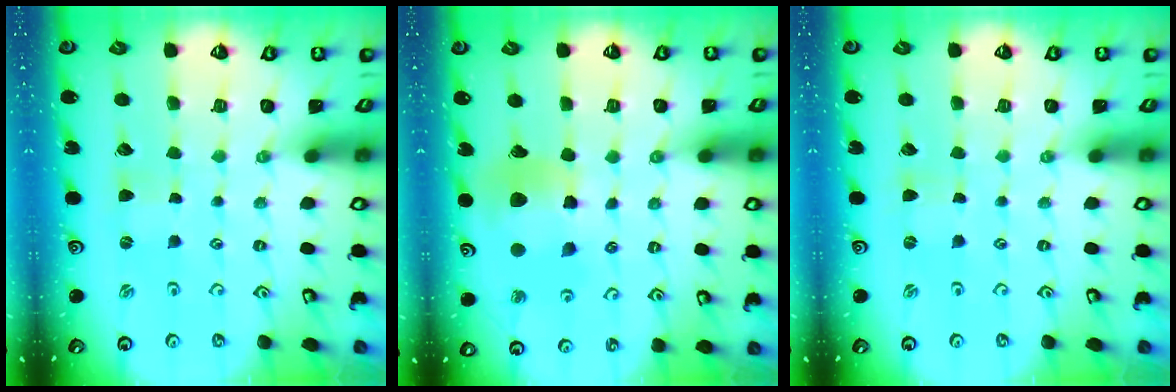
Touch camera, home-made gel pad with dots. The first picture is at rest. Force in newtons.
{"total": 12.6, "press": 12.4, "slide": 1.7}
{"total": 0.0}